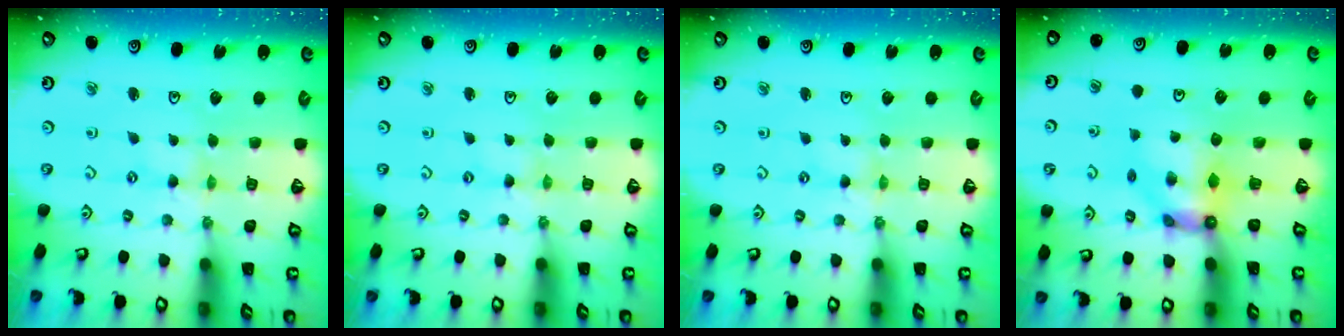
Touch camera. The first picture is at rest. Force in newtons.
{"total": 0.7, "press": 0.7, "slide": 0.1}
{"total": 1.1, "press": 1.0, "slide": 0.1}
{"total": 7.1, "press": 7.1, "slide": 0.4}